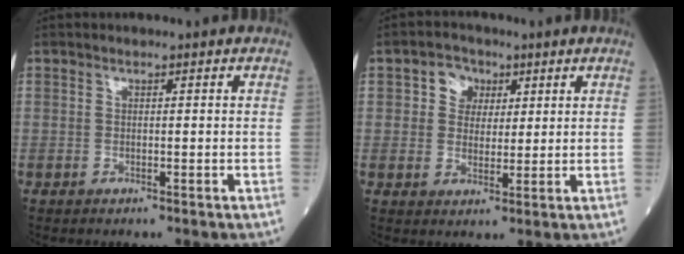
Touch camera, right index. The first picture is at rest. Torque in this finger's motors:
{"motor_torque": [0.10, 0.07, 0.04, 0.01]}